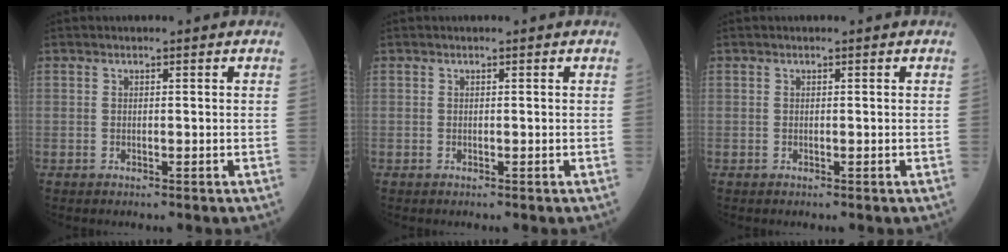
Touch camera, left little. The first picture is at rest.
{"total": 0.0}
{"total": 0.0}